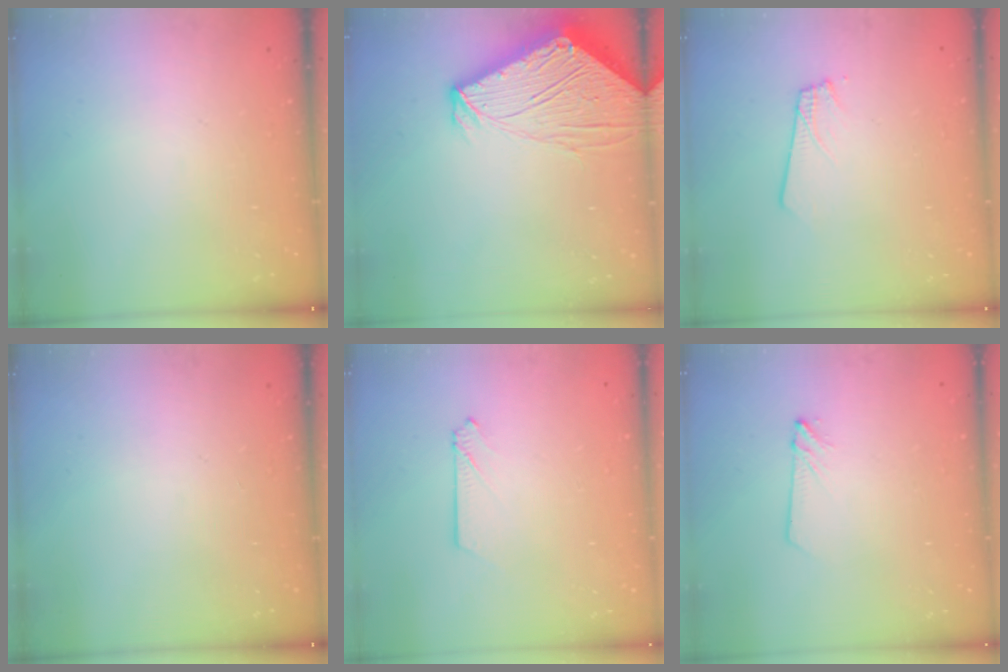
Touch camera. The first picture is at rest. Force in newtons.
{"total": 13.1, "press": 13.0, "slide": 1.8}
{"total": 1.8, "press": 1.8, "slide": 0.1}
{"total": 0.0}
{"total": 2.6, "press": 2.6, "slide": 0.3}
{"total": 2.8, "press": 2.8, "slide": 0.3}